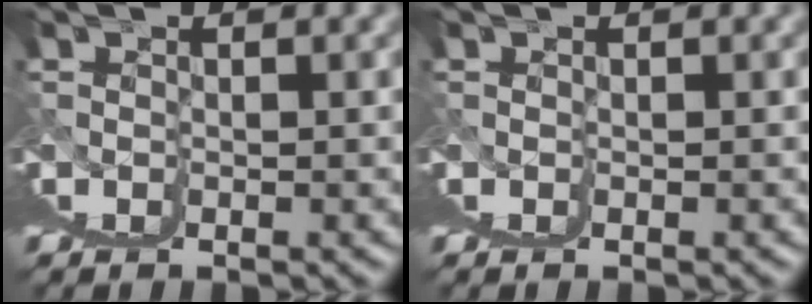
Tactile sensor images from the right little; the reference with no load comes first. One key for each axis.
{"total": 0.0}